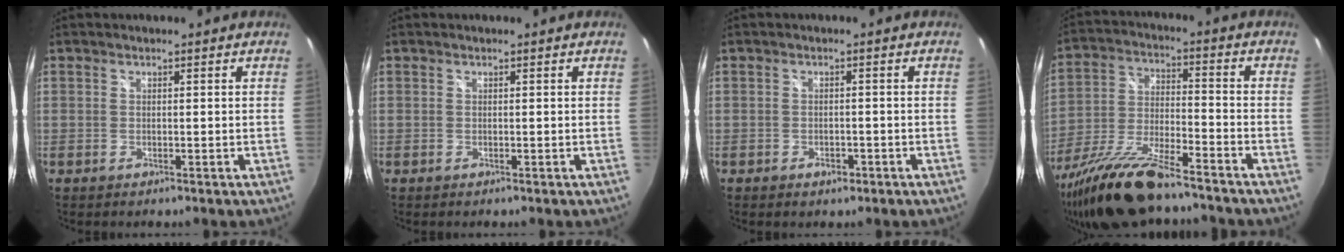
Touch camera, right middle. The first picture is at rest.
{"total": 0.0}
{"total": 2.1, "force": [-1.2, 1.4, 1.0], "torque": [-0.018, -0.002, -0.018]}
{"total": 16.5, "force": [-12.9, 3.3, 9.8], "torque": [-0.206, -0.035, -0.235]}